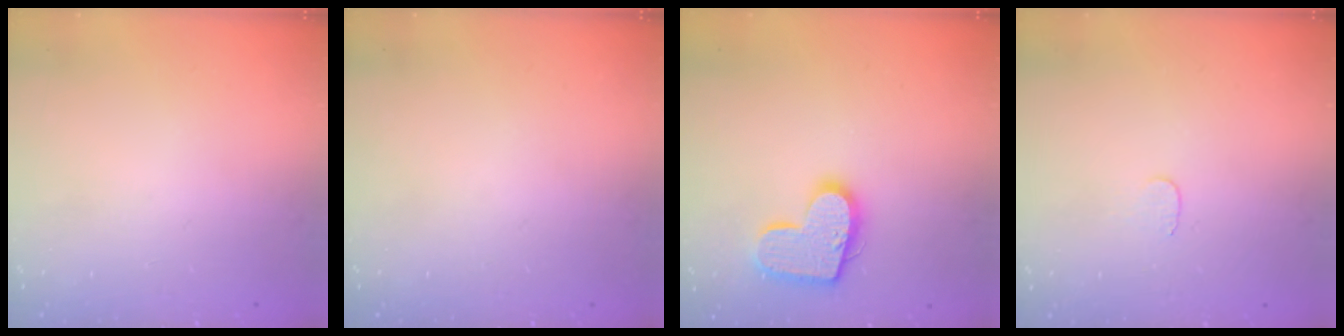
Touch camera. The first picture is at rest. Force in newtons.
{"total": 0.0}
{"total": 14.3, "press": 14.3, "slide": 0.8}
{"total": 3.0, "press": 3.0, "slide": 0.3}